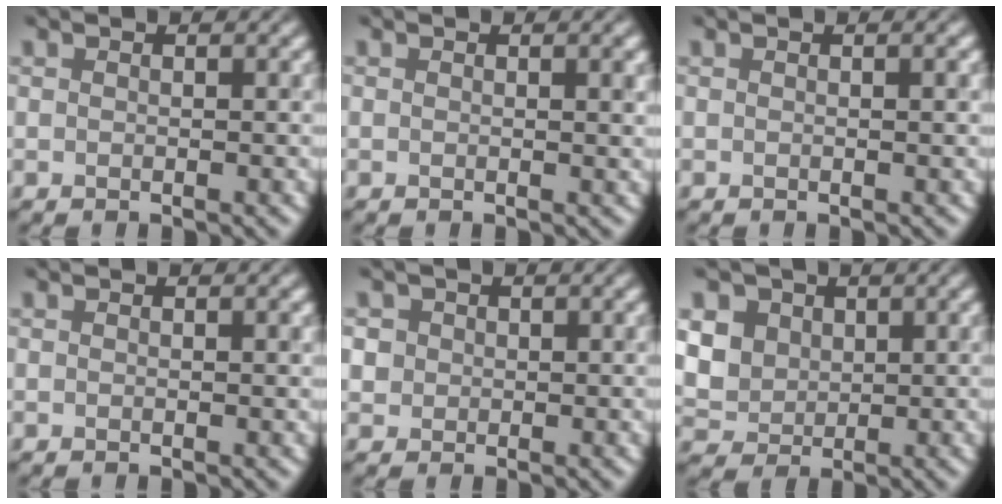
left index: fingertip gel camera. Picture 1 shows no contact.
{"total": 1.1, "force": [0.3, 0.4, 1.0], "torque": [-0.011, 0.000, 0.005]}
{"total": 0.9, "force": [0.2, 0.2, 0.8], "torque": [-0.014, -0.002, 0.005]}
{"total": 0.5, "force": [0.2, 0.2, 0.4], "torque": [-0.004, -0.002, 0.003]}
{"total": 3.2, "force": [0.9, 2.9, 1.0], "torque": [-0.009, 0.021, 0.001]}
{"total": 5.9, "force": [1.8, 5.0, 2.6], "torque": [-0.074, 0.016, 0.031]}